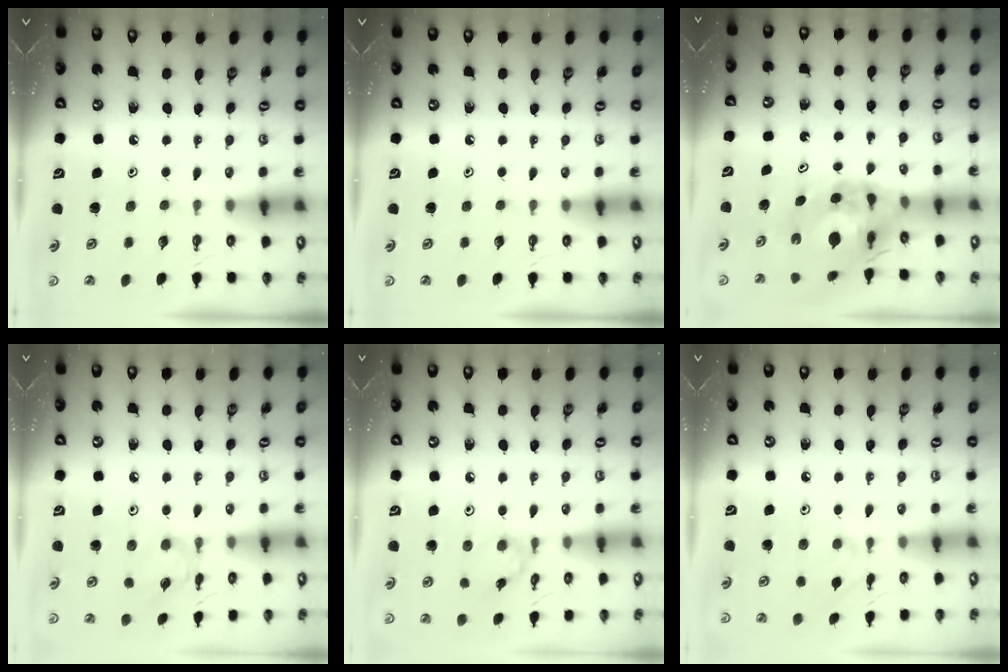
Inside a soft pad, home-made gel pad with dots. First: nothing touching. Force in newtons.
{"total": 0.0}
{"total": 10.9, "press": 10.8, "slide": 1.2}
{"total": 3.0, "press": 3.0, "slide": 0.1}
{"total": 2.1, "press": 2.1, "slide": 0.2}
{"total": 1.9, "press": 1.9, "slide": 0.5}